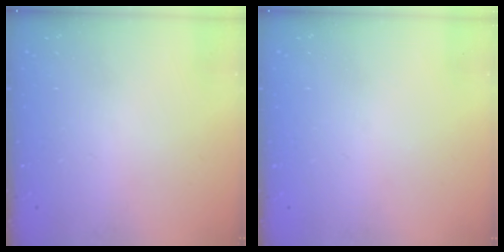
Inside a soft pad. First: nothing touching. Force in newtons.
{"total": 9.9, "press": 2.5, "slide": 9.6}